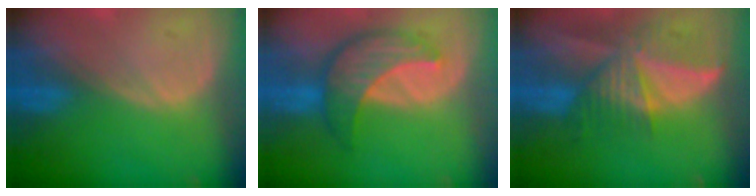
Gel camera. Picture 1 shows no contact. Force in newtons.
{"total": 7.9, "press": 7.6, "slide": 2.2}
{"total": 9.8, "press": 8.6, "slide": 4.7}